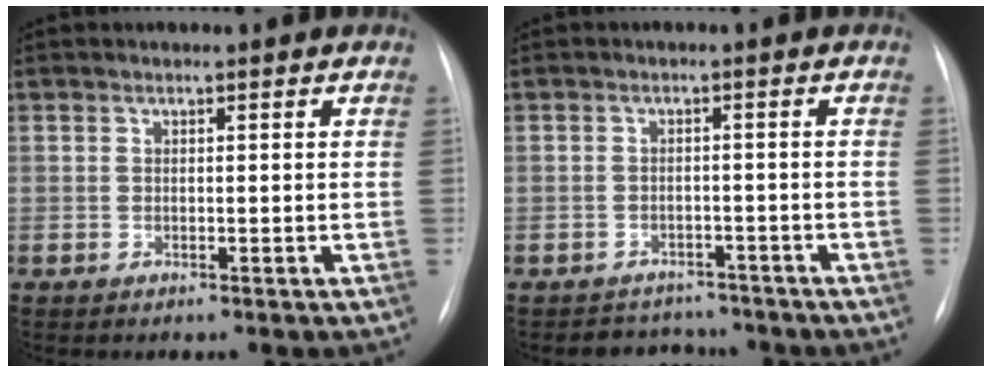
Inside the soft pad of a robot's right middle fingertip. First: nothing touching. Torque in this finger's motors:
{"motor_torque": [0.22, -0.33, -0.01, -0.01]}